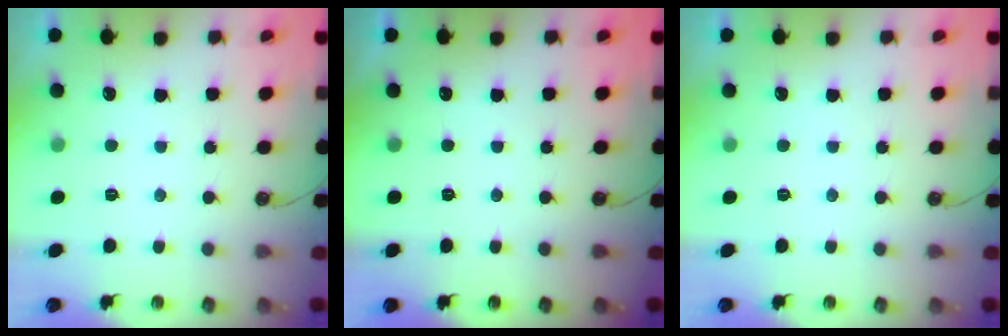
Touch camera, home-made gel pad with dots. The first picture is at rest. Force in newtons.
{"total": 0.0}
{"total": 0.0}